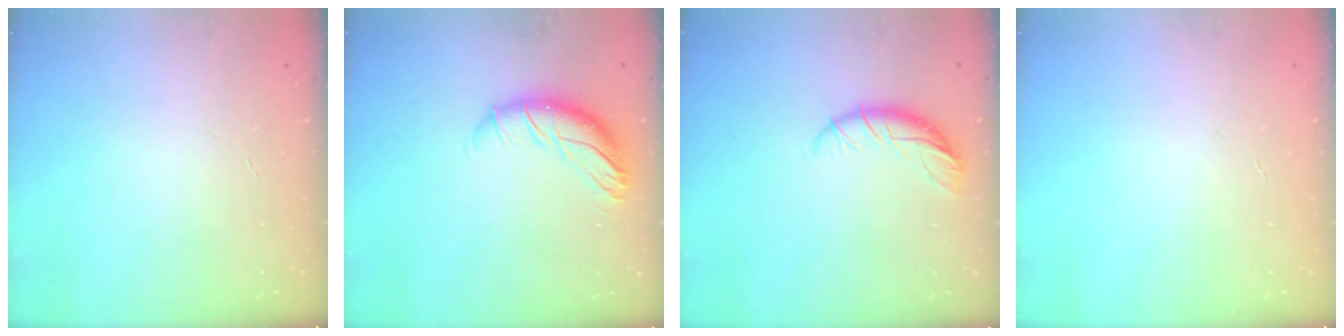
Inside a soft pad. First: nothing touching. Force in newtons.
{"total": 12.1, "press": 11.8, "slide": 2.8}
{"total": 8.9, "press": 8.7, "slide": 1.5}
{"total": 0.0}